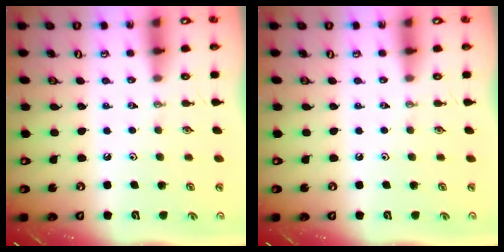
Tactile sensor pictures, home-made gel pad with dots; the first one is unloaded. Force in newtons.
{"total": 0.0}